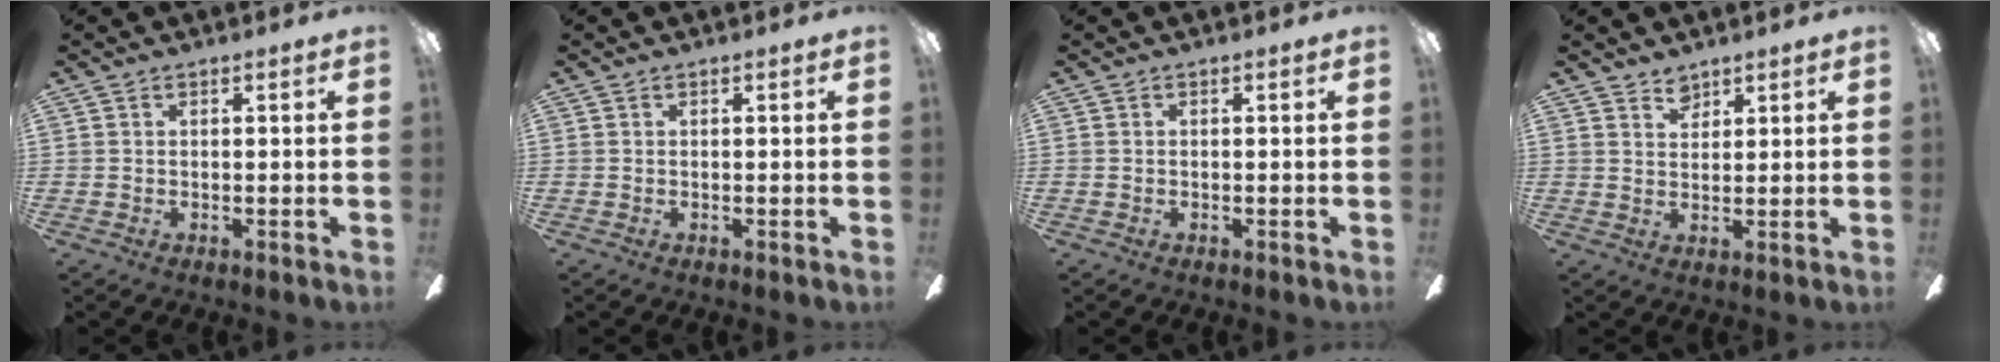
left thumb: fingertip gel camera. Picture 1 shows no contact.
{"total": 0.0}
{"total": 0.0}
{"total": 3.4, "force": [2.9, 1.6, 0.5], "torque": [0.001, -0.016, 0.053]}